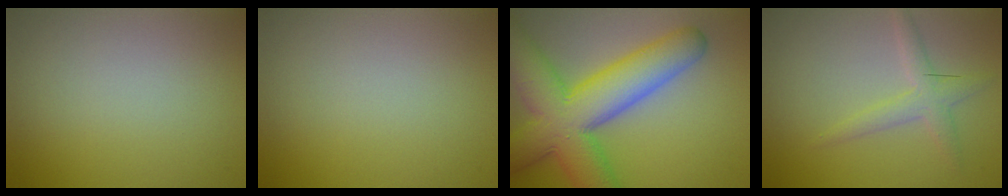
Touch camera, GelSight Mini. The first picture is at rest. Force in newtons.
{"total": 0.0}
{"total": 11.3, "press": 11.3, "slide": 0.3}
{"total": 2.1, "press": 2.1, "slide": 0.1}